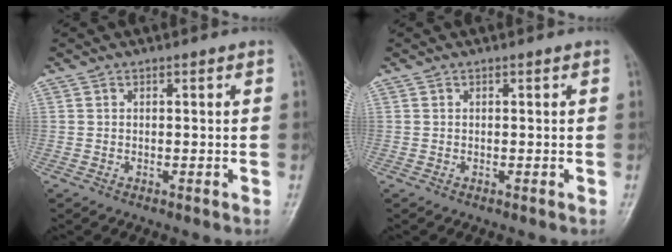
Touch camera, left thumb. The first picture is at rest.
{"total": 0.0}